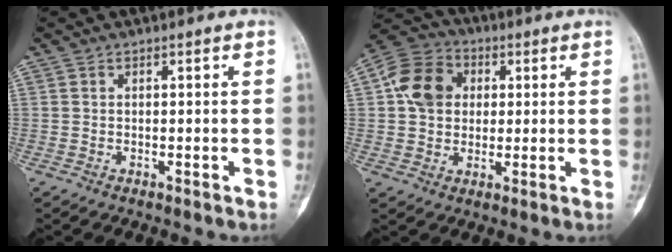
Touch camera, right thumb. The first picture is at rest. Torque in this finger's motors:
{"motor_torque": [0.12, 1.01, 0.85, -0.21, 0.22]}